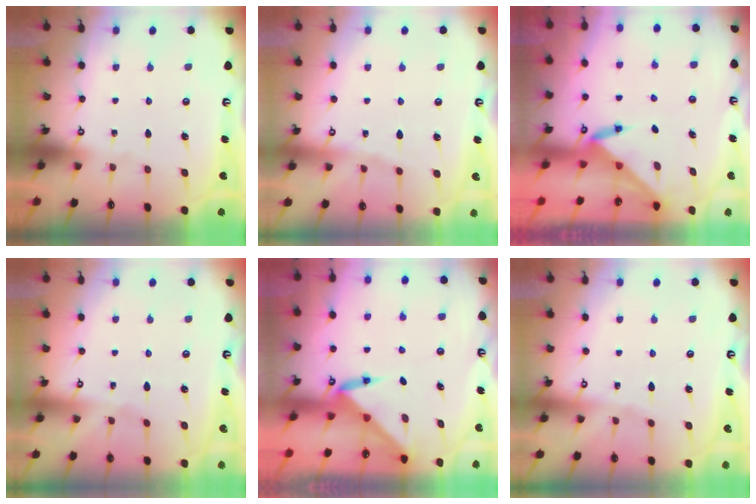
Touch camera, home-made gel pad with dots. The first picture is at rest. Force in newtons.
{"total": 5.3, "press": 5.3, "slide": 0.7}
{"total": 3.6, "press": 3.6, "slide": 0.3}
{"total": 2.2, "press": 2.1, "slide": 0.4}
{"total": 3.5, "press": 3.5, "slide": 0.2}
{"total": 4.0, "press": 3.9, "slide": 0.7}